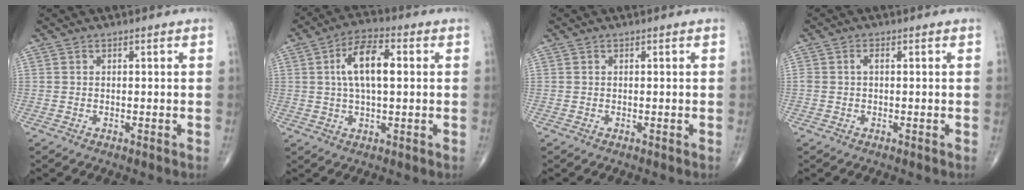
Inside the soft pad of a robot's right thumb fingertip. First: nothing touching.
{"total": 9.7, "force": [1.5, 4.2, 8.6], "torque": [-0.152, 0.015, 0.021]}
{"total": 0.0}
{"total": 1.1, "force": [0.1, 0.6, 0.9], "torque": [-0.019, 0.001, 0.000]}